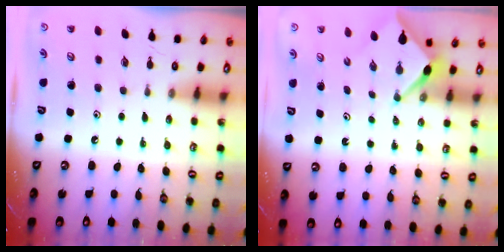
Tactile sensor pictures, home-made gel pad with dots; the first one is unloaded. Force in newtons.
{"total": 2.6, "press": 2.6, "slide": 0.3}